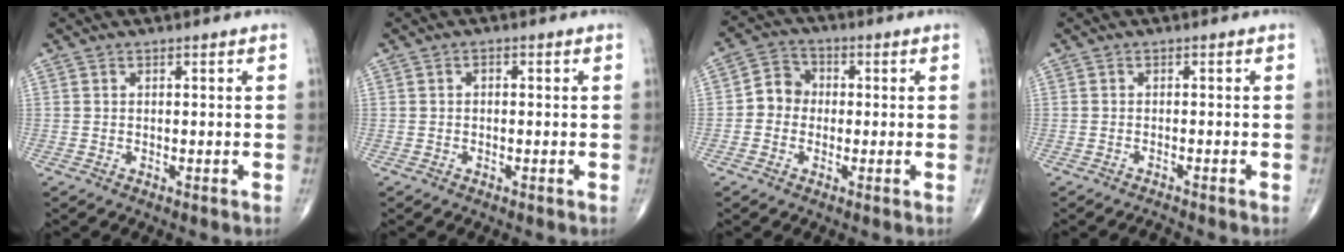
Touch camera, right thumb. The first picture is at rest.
{"total": 0.8, "force": [-0.1, 0.5, 0.6], "torque": [-0.004, 0.002, -0.005]}
{"total": 5.5, "force": [-0.6, 4.9, 2.4], "torque": [-0.018, 0.019, -0.024]}
{"total": 1.1, "force": [-1.0, -0.3, 0.2], "torque": [-0.013, 0.006, -0.017]}